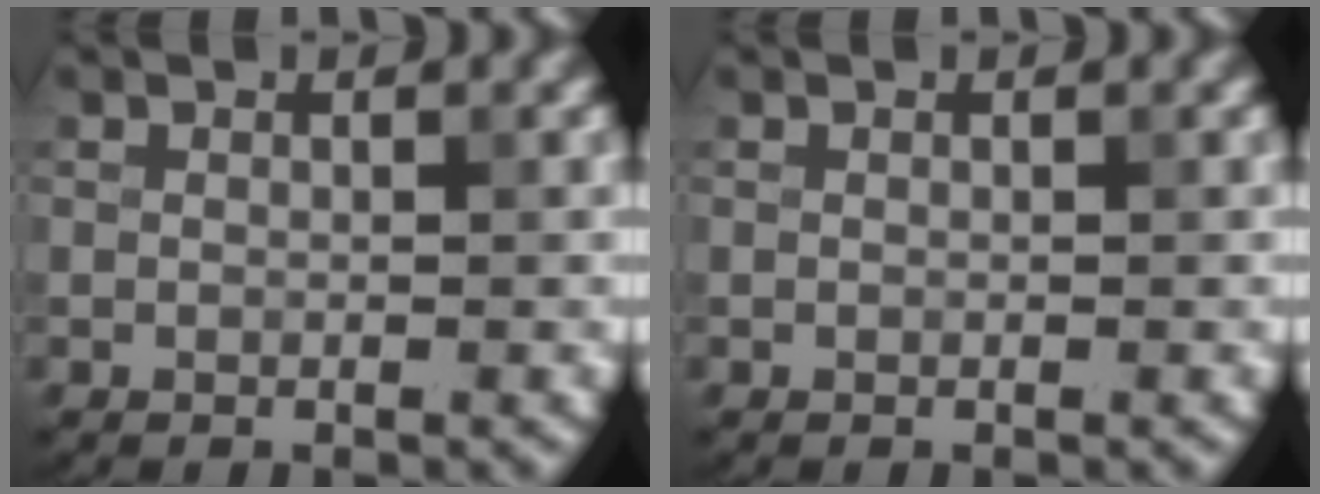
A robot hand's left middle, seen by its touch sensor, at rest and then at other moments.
{"total": 0.0}